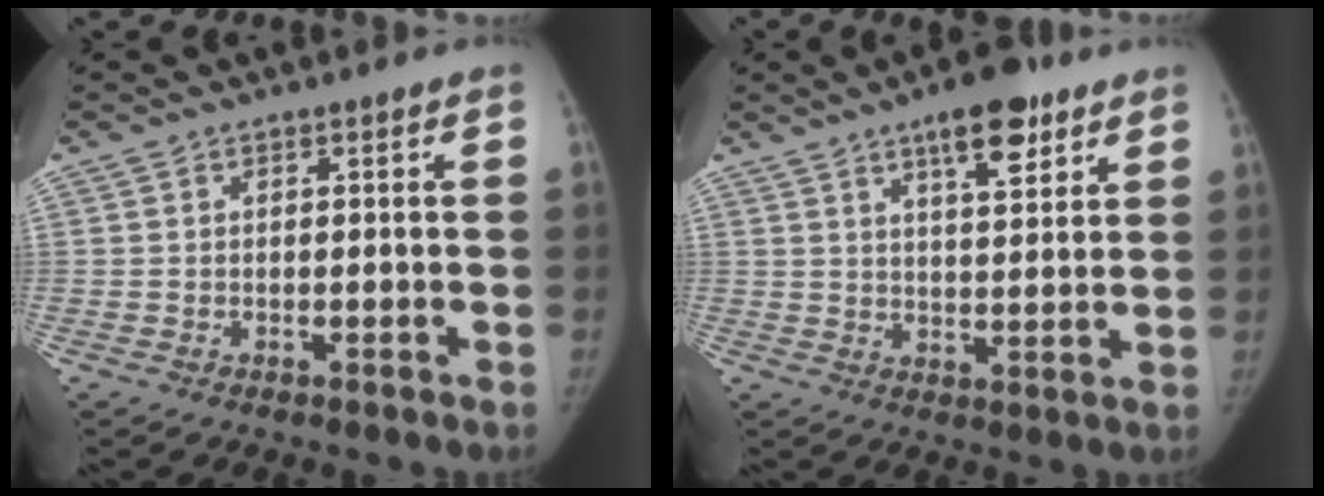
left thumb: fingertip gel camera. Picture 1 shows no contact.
{"total": 10.0, "force": [6.0, 3.6, 7.1], "torque": [-0.086, -0.031, 0.090]}